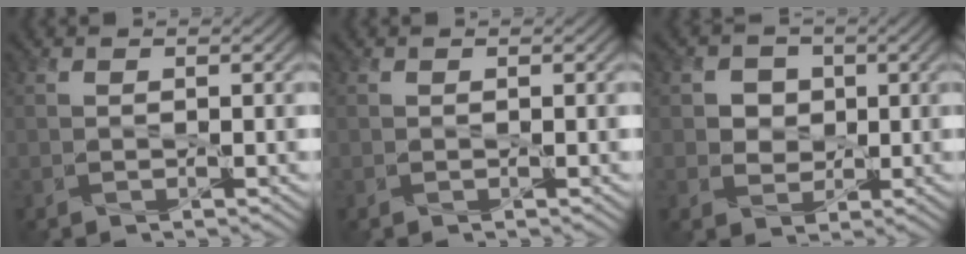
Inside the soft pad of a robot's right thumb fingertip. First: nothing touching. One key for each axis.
{"total": 0.0}
{"total": 4.3, "fx": 1.2, "fy": 3.8, "fz": 1.5, "tx": -0.041, "ty": -0.006, "tz": 0.022}